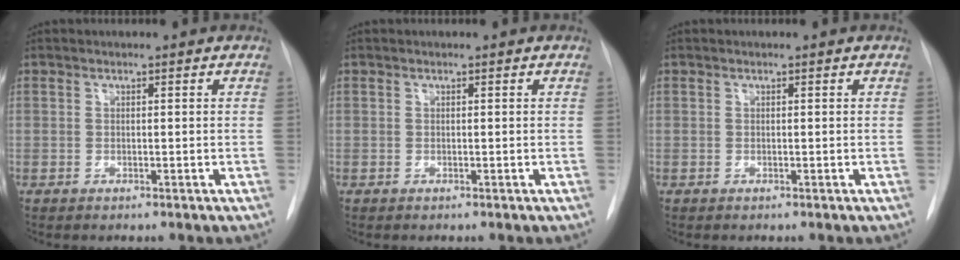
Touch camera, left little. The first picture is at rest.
{"total": 0.0}
{"total": 0.0}